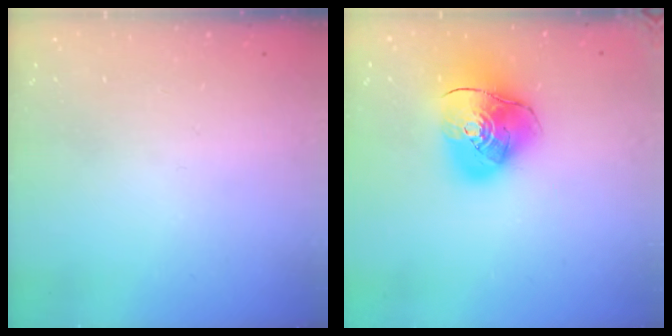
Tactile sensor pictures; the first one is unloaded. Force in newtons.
{"total": 14.3, "press": 14.2, "slide": 1.9}